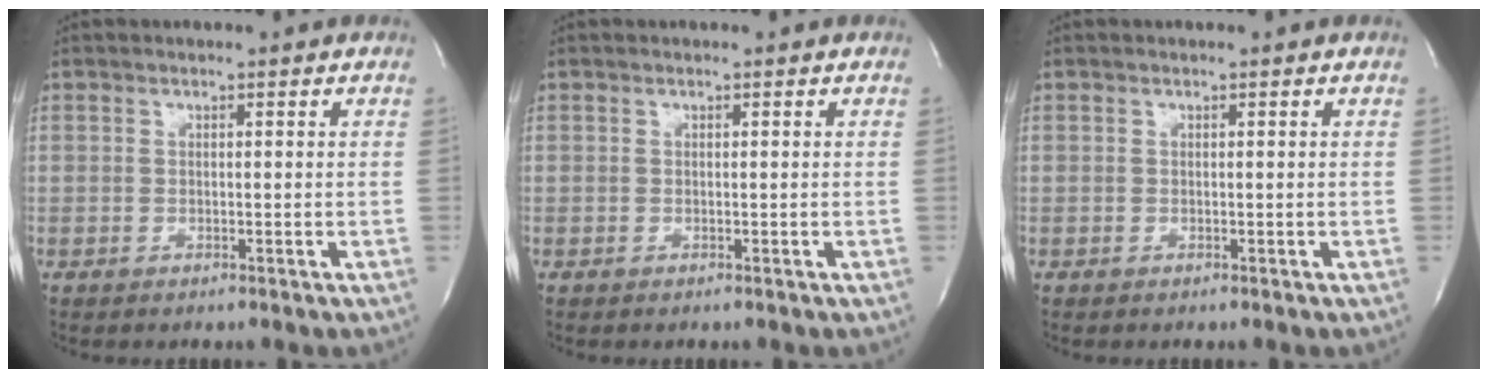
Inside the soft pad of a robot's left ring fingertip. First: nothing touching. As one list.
[{"total": 0.0}, {"total": 0.0}]